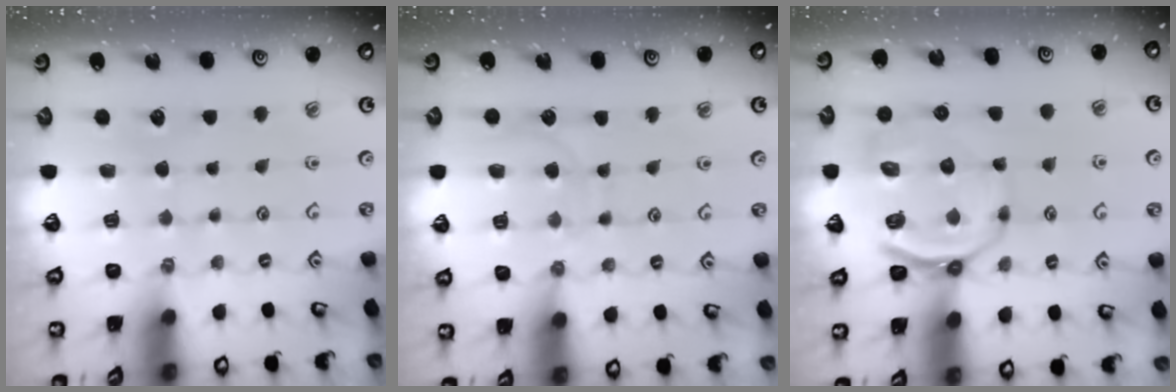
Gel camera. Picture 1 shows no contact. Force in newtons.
{"total": 7.6, "press": 7.5, "slide": 0.7}
{"total": 11.3, "press": 10.9, "slide": 3.0}